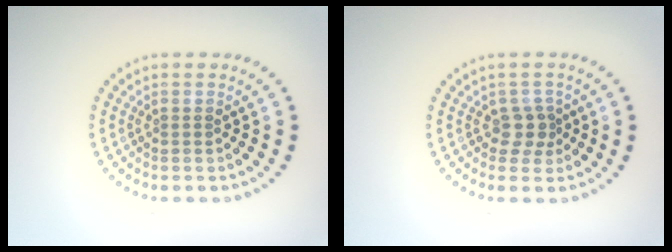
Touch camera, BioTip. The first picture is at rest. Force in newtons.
{"total": 1.9, "press": 1.5, "slide": 1.1}